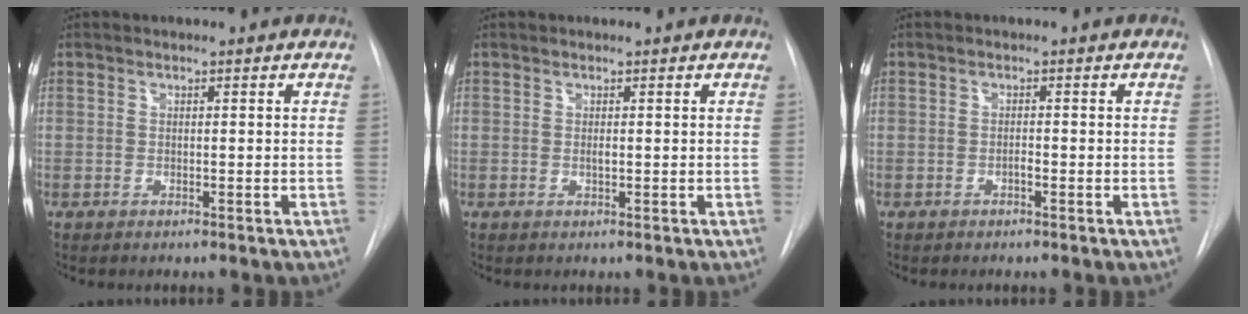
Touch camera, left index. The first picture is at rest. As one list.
[{"total": 0.5, "force": [-0.2, 0.2, 0.5], "torque": [-0.011, -0.002, -0.003]}, {"total": 0.8, "force": [-0.6, 0.2, 0.4], "torque": [-0.006, -0.001, -0.014]}]